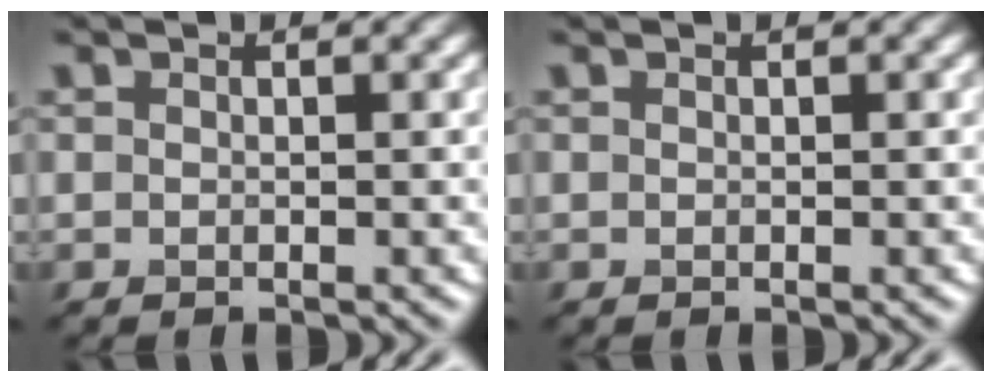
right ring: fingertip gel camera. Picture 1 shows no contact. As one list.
[{"total": 0.0}]